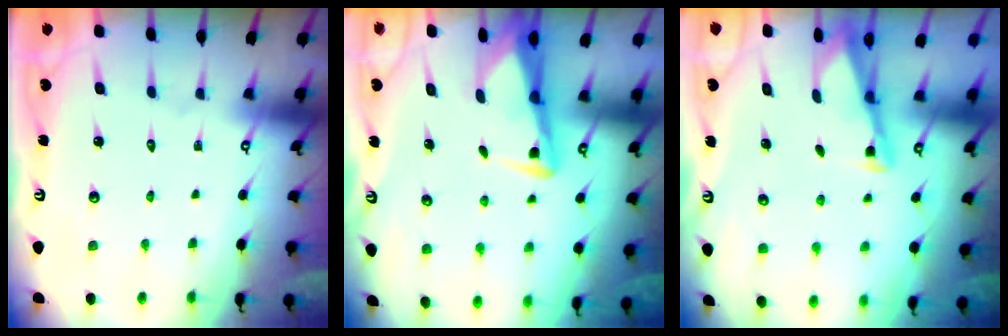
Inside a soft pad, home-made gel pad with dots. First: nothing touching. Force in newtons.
{"total": 4.0, "press": 4.0, "slide": 0.4}
{"total": 2.9, "press": 2.9, "slide": 0.3}